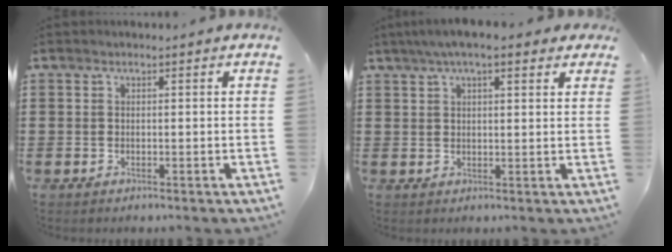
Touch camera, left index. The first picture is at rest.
{"total": 4.9, "force": [3.2, 1.1, 3.6], "torque": [-0.076, 0.009, 0.055]}